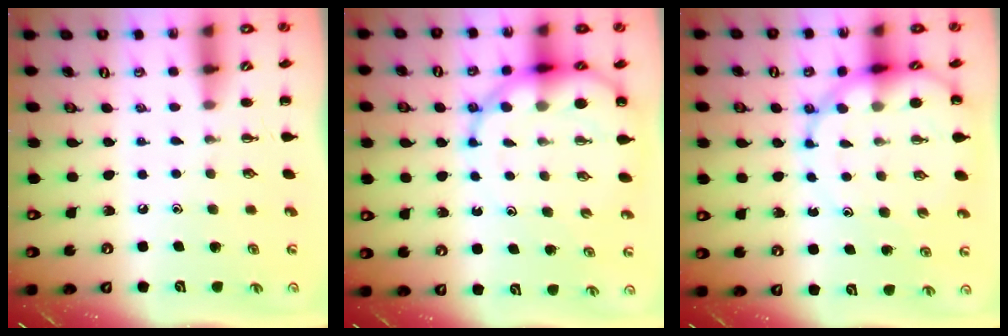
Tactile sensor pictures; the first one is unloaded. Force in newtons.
{"total": 11.9, "press": 11.5, "slide": 3.0}
{"total": 10.8, "press": 10.3, "slide": 2.9}